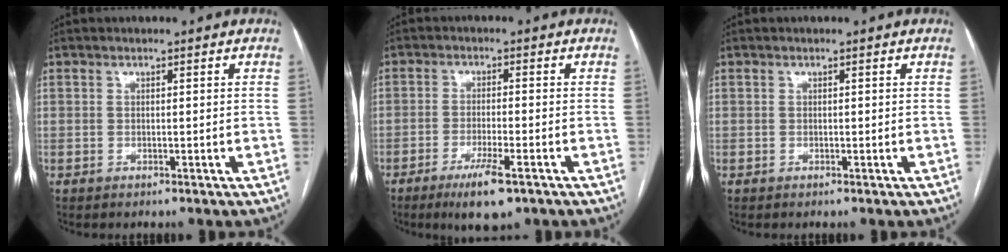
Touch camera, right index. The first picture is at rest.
{"total": 6.9, "force": [-4.2, 0.8, 5.4], "torque": [-0.098, -0.015, -0.067]}
{"total": 0.0}